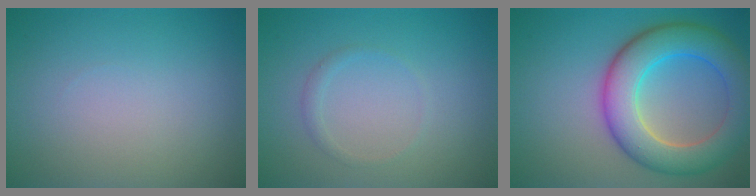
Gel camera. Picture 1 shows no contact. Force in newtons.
{"total": 0.9, "press": 0.8, "slide": 0.1}
{"total": 8.2, "press": 8.1, "slide": 0.3}